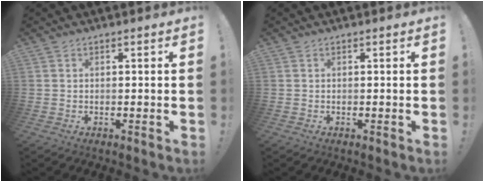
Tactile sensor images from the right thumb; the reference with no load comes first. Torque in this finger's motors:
{"motor_torque": [0.00, 0.00, 0.09, -0.09, 0.00]}